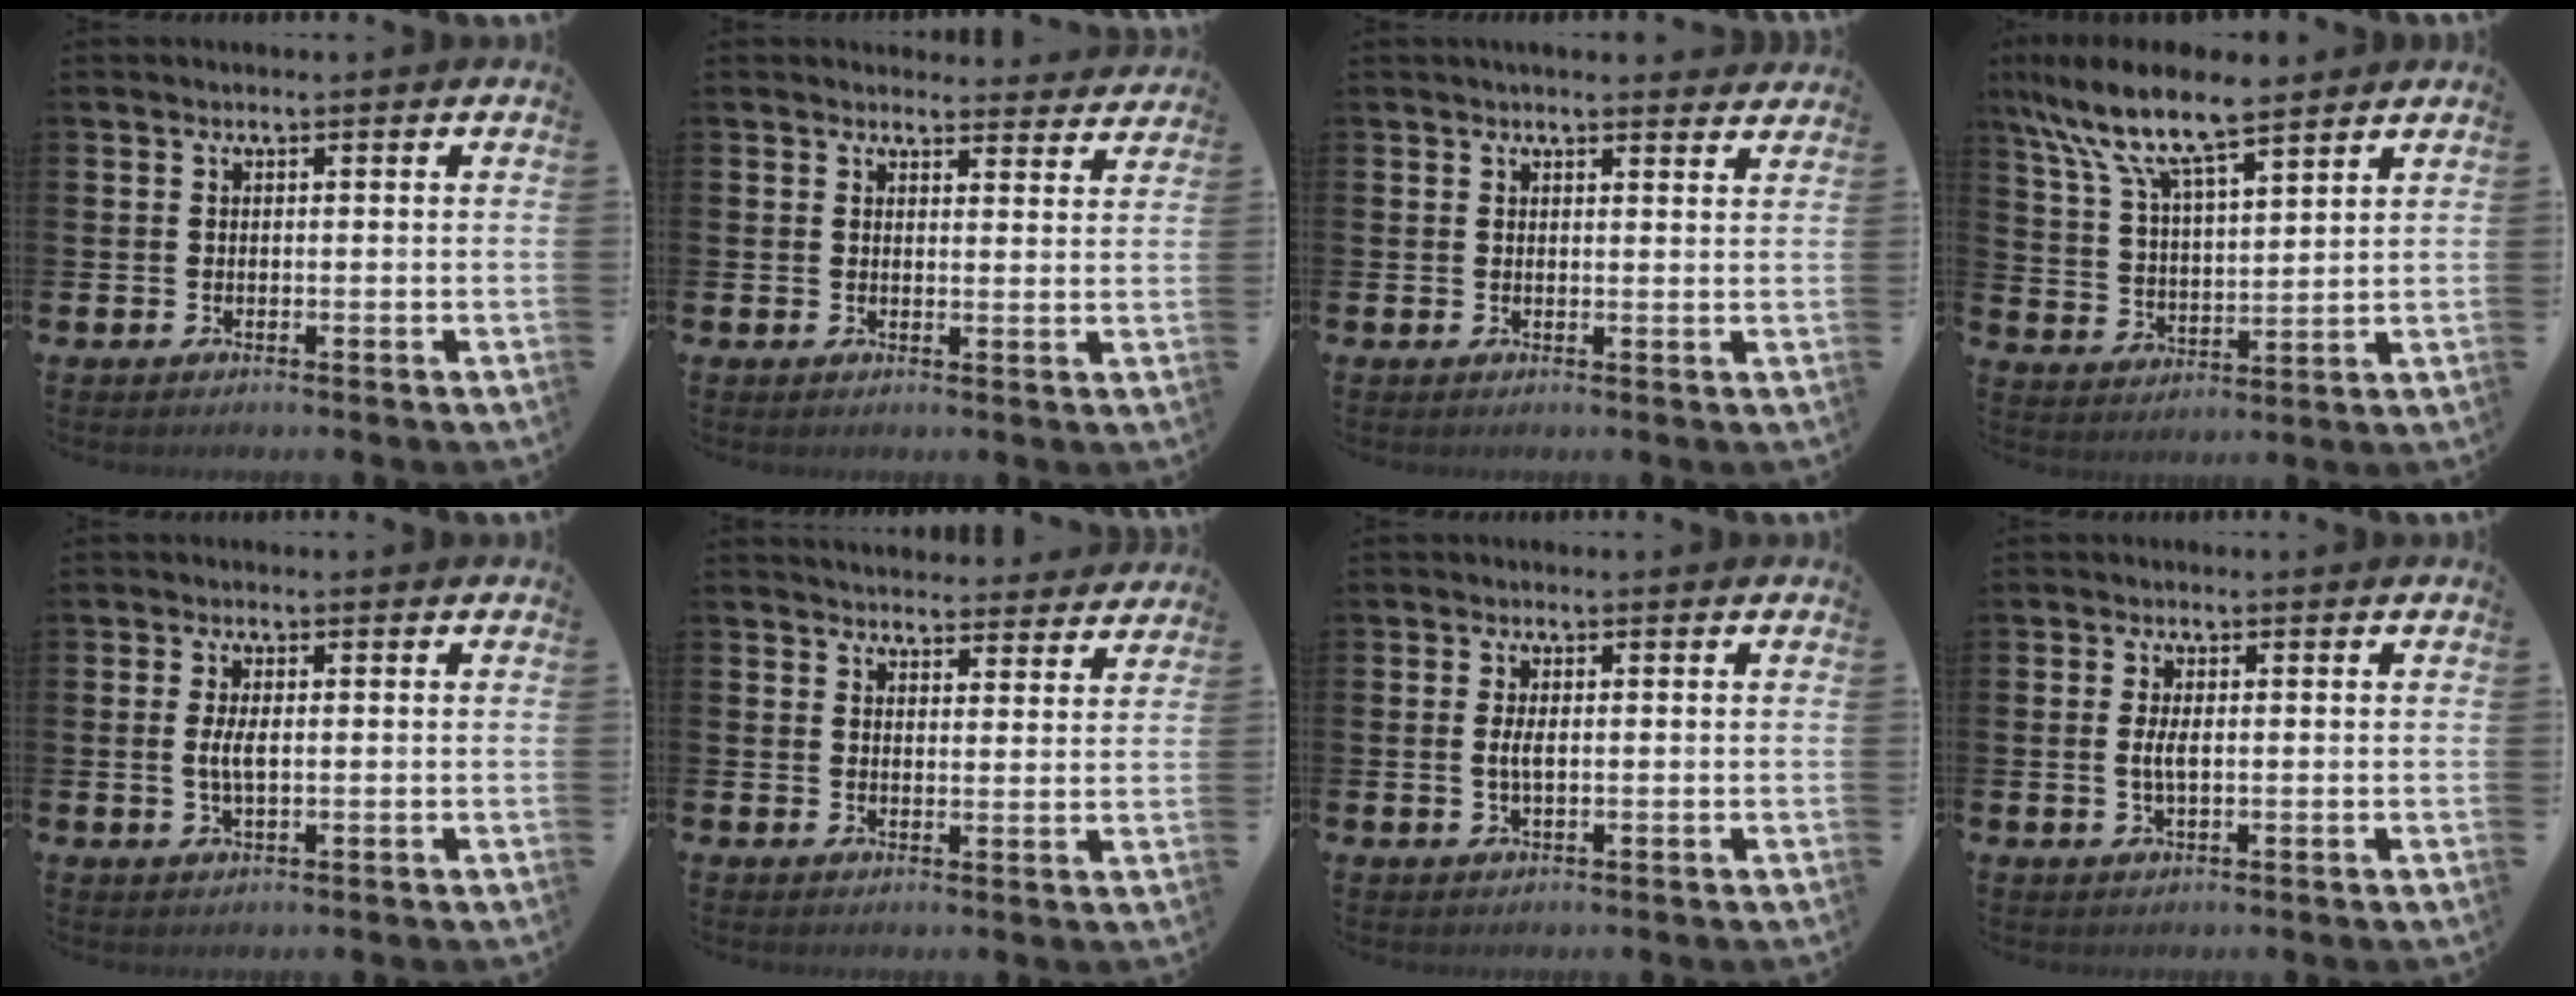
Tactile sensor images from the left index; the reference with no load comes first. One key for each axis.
{"total": 3.1, "fx": 3.0, "fy": 0.6, "fz": 0.0, "tx": 0.005, "ty": -0.021, "tz": 0.053}
{"total": 2.4, "fx": 2.4, "fy": 0.2, "fz": 0.2, "tx": 0.003, "ty": -0.014, "tz": 0.040}
{"total": 10.6, "fx": 8.9, "fy": 2.5, "fz": 5.2, "tx": -0.138, "ty": -0.037, "tz": 0.158}
{"total": 3.0, "fx": 0.2, "fy": 1.1, "fz": 2.7, "tx": -0.058, "ty": 0.000, "tz": -0.002}
{"total": 4.4, "fx": 4.3, "fy": 0.8, "fz": 0.0, "tx": -0.001, "ty": -0.031, "tz": 0.077}
{"total": 2.2, "fx": 0.1, "fy": 0.8, "fz": 2.0, "tx": -0.037, "ty": 0.002, "tz": -0.001}
{"total": 2.5, "fx": 0.1, "fy": 0.9, "fz": 2.4, "tx": -0.043, "ty": 0.001, "tz": -0.001}